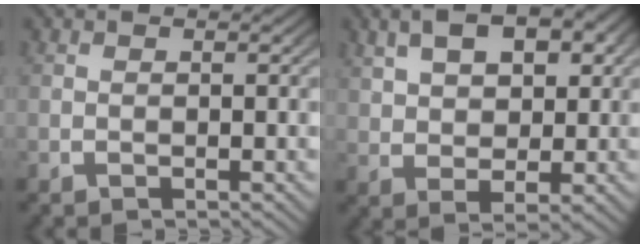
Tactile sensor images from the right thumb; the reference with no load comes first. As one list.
[{"total": 6.6, "force": [2.9, 3.7, 4.7], "torque": [-0.067, 0.007, 0.054]}]